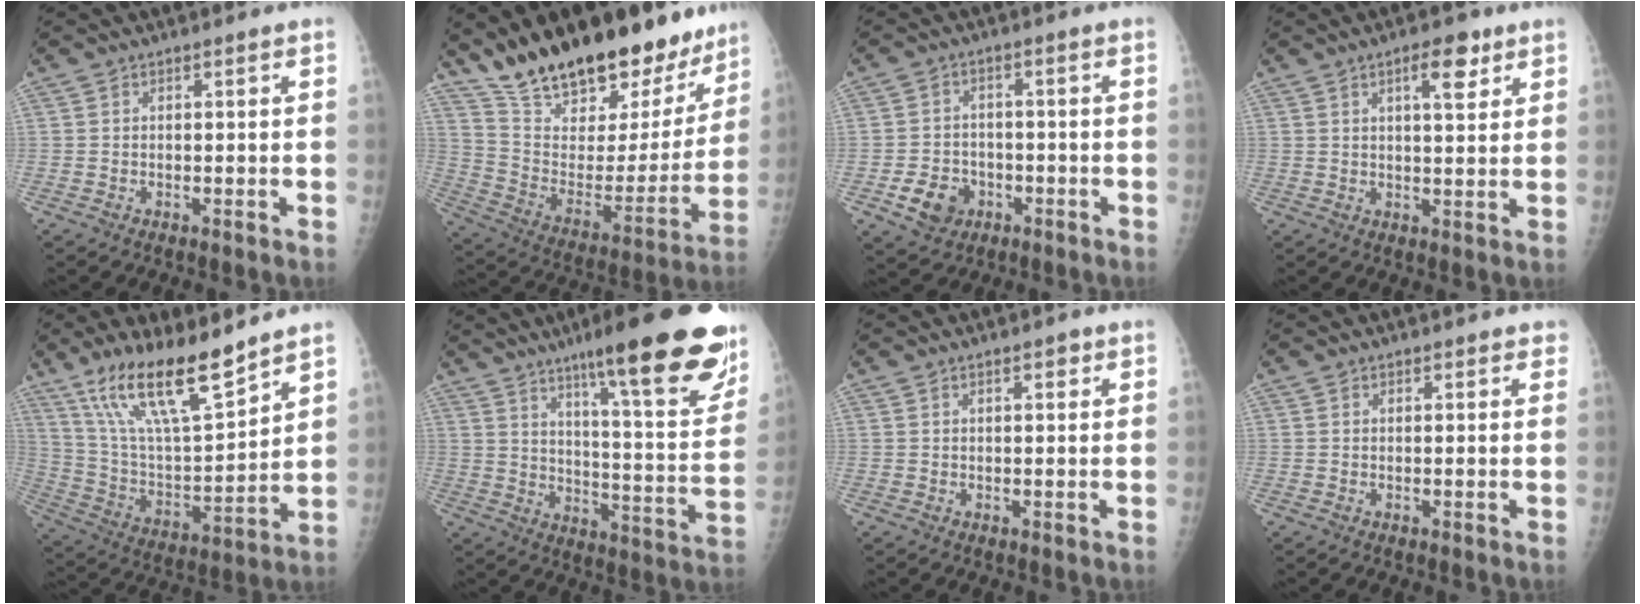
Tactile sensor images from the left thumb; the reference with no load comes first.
{"total": 28.5, "force": [22.2, 11.5, 13.6], "torque": [-0.179, -0.095, 0.348]}
{"total": 6.9, "force": [-2.8, 5.6, 2.9], "torque": [-0.031, 0.014, -0.043]}
{"total": 6.3, "force": [3.3, 2.4, 4.8], "torque": [-0.056, -0.015, 0.045]}
{"total": 18.9, "force": [13.6, 4.6, 12.3], "torque": [-0.196, -0.069, 0.258]}
{"total": 26.6, "force": [16.9, 4.4, 20.1], "torque": [-0.258, -0.063, 0.241]}
{"total": 1.9, "force": [1.0, 0.9, 1.3], "torque": [-0.009, -0.002, 0.012]}
{"total": 1.5, "force": [1.0, 1.0, 0.2], "torque": [0.019, -0.004, 0.006]}